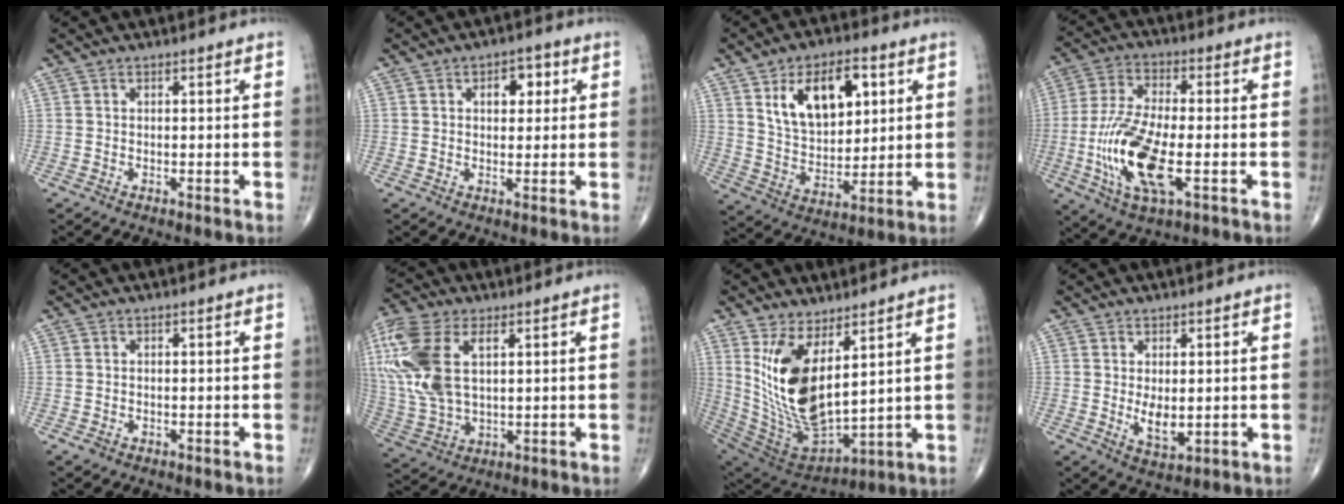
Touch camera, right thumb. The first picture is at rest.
{"total": 4.9, "force": [1.5, 3.1, 3.5], "torque": [-0.021, 0.000, 0.016]}
{"total": 15.1, "force": [5.6, 8.7, 11.1], "torque": [-0.146, -0.020, 0.106]}
{"total": 16.0, "force": [-3.8, 6.0, 14.3], "torque": [-0.301, 0.003, -0.069]}
{"total": 1.0, "force": [-0.5, 0.8, 0.4], "torque": [-0.005, 0.002, -0.007]}
{"total": 17.7, "force": [5.0, 9.6, 14.0], "torque": [-0.330, -0.004, 0.097]}
{"total": 18.0, "force": [5.8, 8.1, 15.0], "torque": [-0.284, -0.050, 0.136]}
{"total": 4.6, "force": [0.2, 2.4, 3.9], "torque": [-0.055, -0.013, 0.013]}